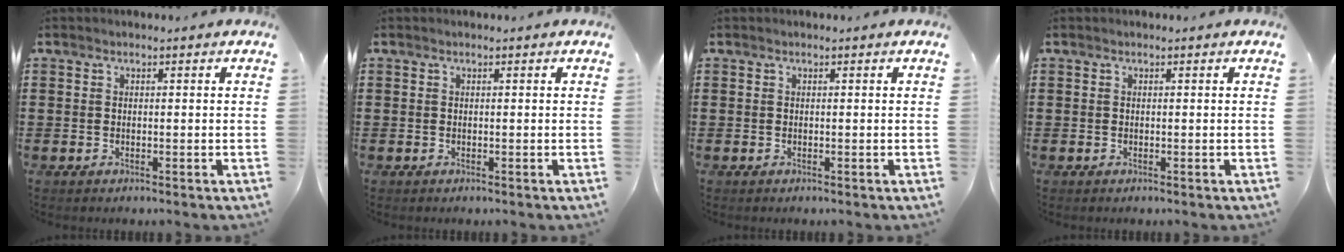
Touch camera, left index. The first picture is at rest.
{"total": 0.0}
{"total": 0.0}
{"total": 0.0}